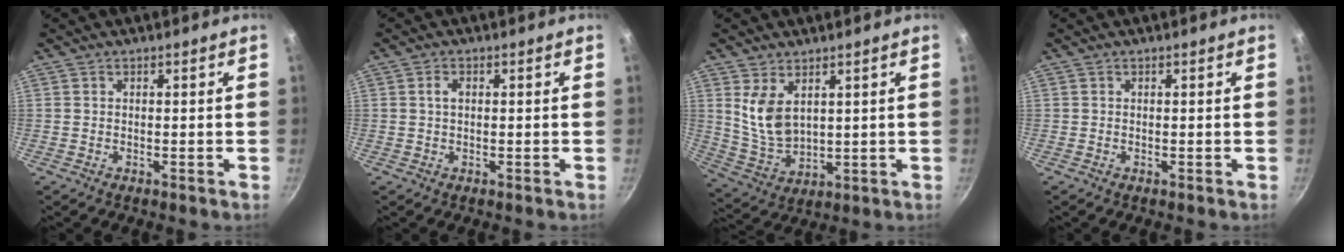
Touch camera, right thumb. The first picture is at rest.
{"total": 1.6, "force": [0.3, 0.9, 1.2], "torque": [-0.023, 0.001, 0.004]}
{"total": 8.4, "force": [3.2, 4.8, 6.0], "torque": [-0.105, -0.022, 0.081]}
{"total": 0.0}